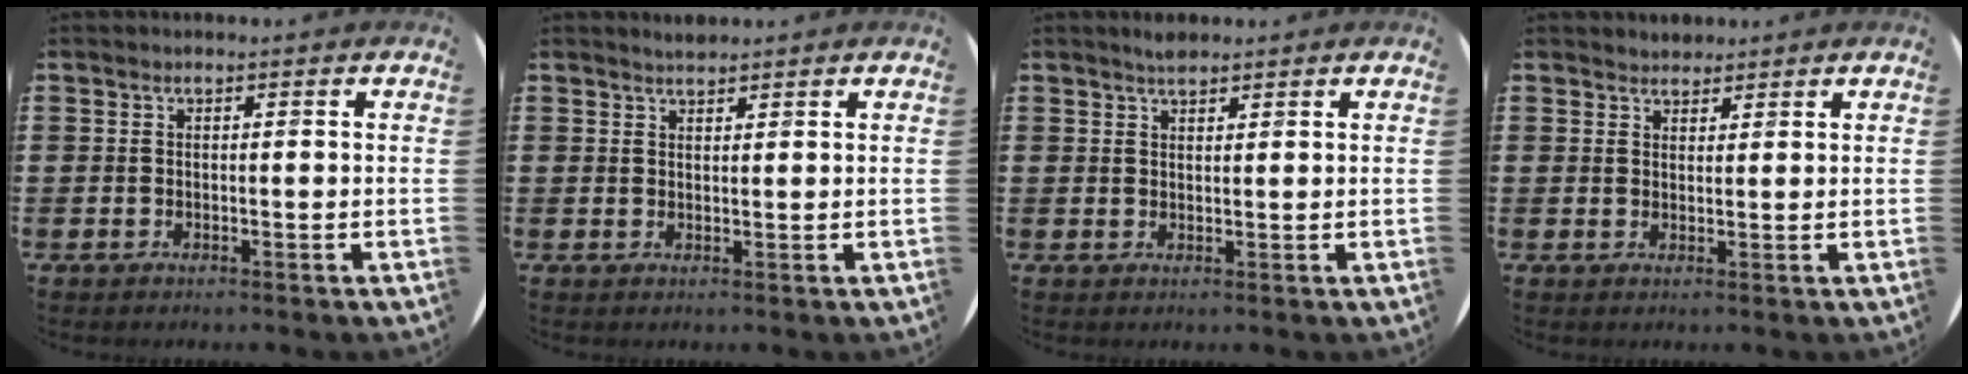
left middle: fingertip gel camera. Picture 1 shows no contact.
{"total": 1.4, "force": [1.4, 0.1, 0.0], "torque": [0.000, 0.001, 0.026]}
{"total": 1.5, "force": [1.4, 0.2, 0.3], "torque": [-0.006, 0.003, 0.026]}
{"total": 1.8, "force": [1.7, 0.5, -0.2], "torque": [0.002, 0.003, 0.033]}